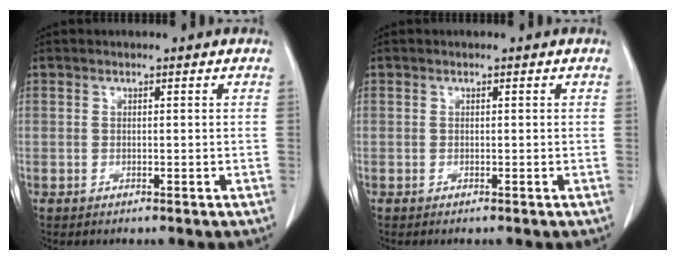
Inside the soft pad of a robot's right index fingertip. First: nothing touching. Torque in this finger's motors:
{"motor_torque": [-0.05, 0.05, 0.06, 0.02]}